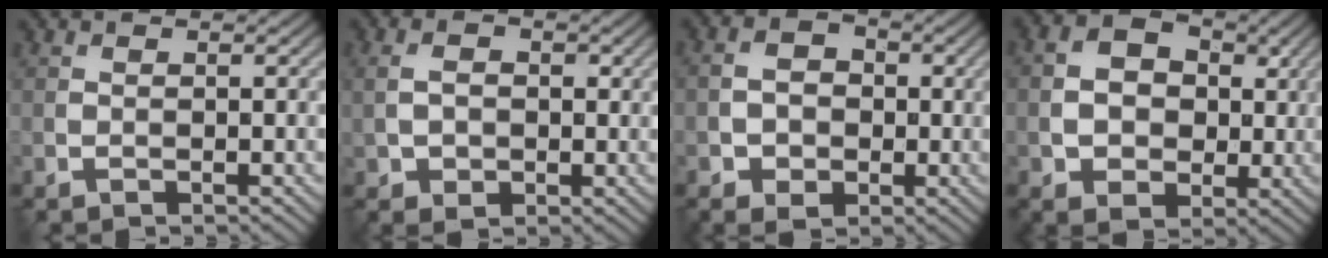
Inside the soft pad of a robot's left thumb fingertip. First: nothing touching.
{"total": 4.0, "force": [0.2, 2.9, 2.7], "torque": [-0.050, 0.001, 0.005]}
{"total": 4.7, "force": [-1.2, 3.7, 2.6], "torque": [-0.045, -0.005, -0.023]}
{"total": 6.7, "force": [-0.2, 5.4, 3.9], "torque": [-0.088, -0.004, -0.007]}